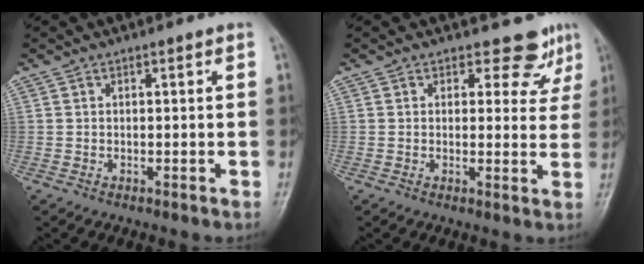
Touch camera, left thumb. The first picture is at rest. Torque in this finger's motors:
{"motor_torque": [-0.03, 0.04, 0.04, -0.06, -0.01]}